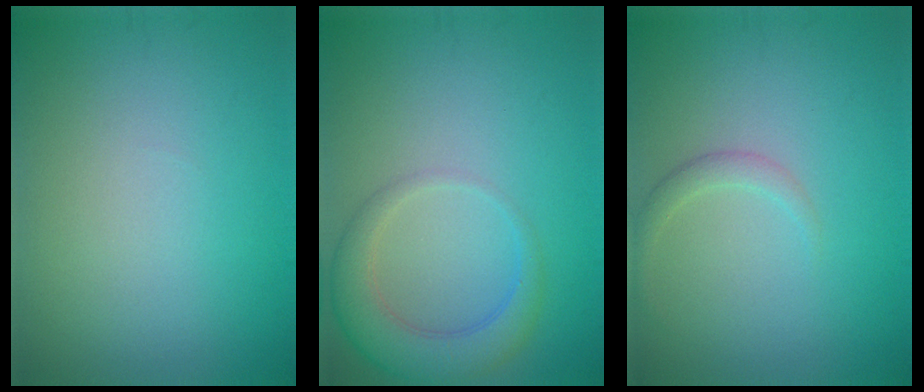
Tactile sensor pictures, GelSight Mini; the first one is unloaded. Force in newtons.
{"total": 4.3, "press": 4.3, "slide": 0.3}
{"total": 1.4, "press": 1.4, "slide": 0.1}